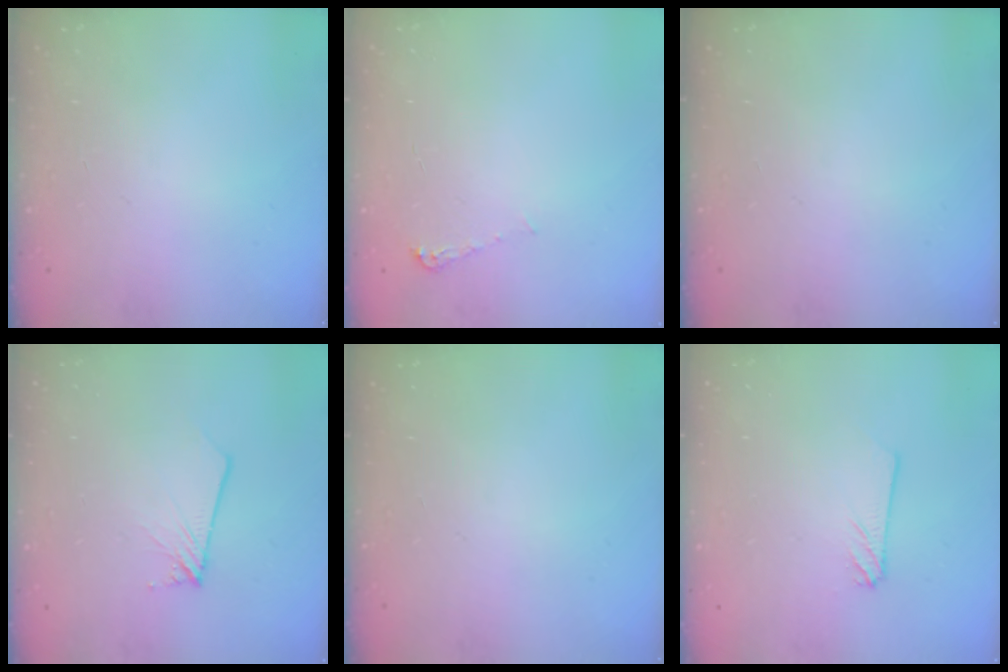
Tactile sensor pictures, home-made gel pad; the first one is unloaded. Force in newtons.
{"total": 4.4, "press": 4.4, "slide": 0.5}
{"total": 0.0}
{"total": 2.0, "press": 2.0, "slide": 0.1}
{"total": 0.0}
{"total": 2.9, "press": 2.9, "slide": 0.3}